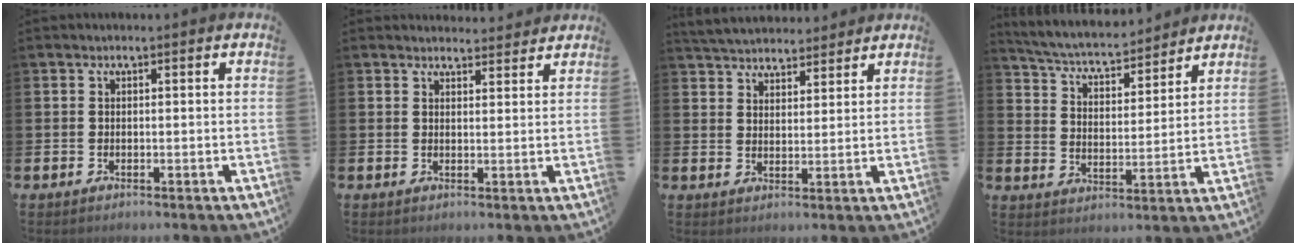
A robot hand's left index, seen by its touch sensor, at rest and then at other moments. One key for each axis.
{"total": 2.6, "fx": 2.6, "fy": 0.4, "fz": -0.1, "tx": 0.007, "ty": -0.019, "tz": 0.045}
{"total": 4.9, "fx": 4.8, "fy": 1.1, "fz": 0.0, "tx": -0.013, "ty": -0.026, "tz": 0.087}
{"total": 5.5, "fx": 5.2, "fy": 1.0, "fz": 1.4, "tx": -0.054, "ty": -0.040, "tz": 0.086}